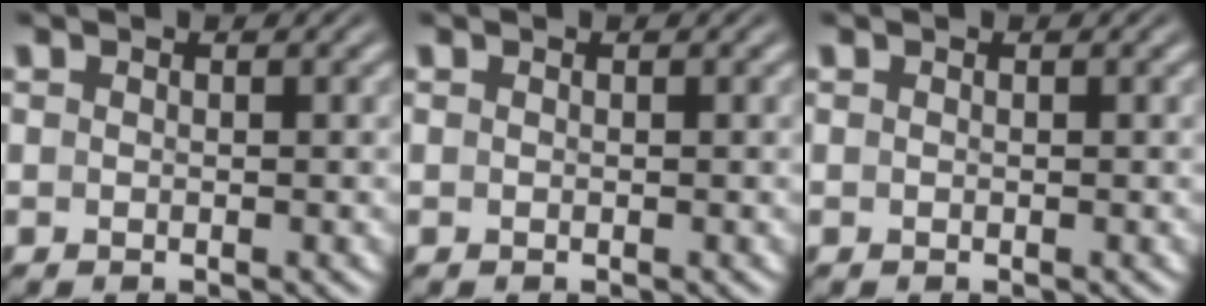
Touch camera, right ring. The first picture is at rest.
{"total": 0.0}
{"total": 0.0}